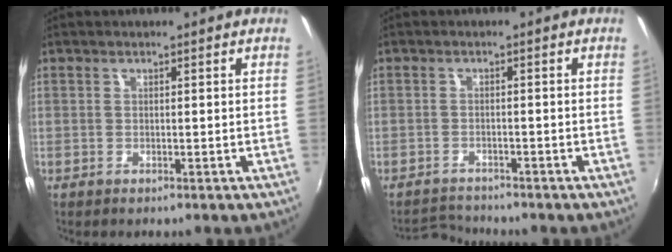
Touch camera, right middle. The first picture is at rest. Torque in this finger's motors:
{"motor_torque": [-0.23, -0.30, -0.12, -0.03]}